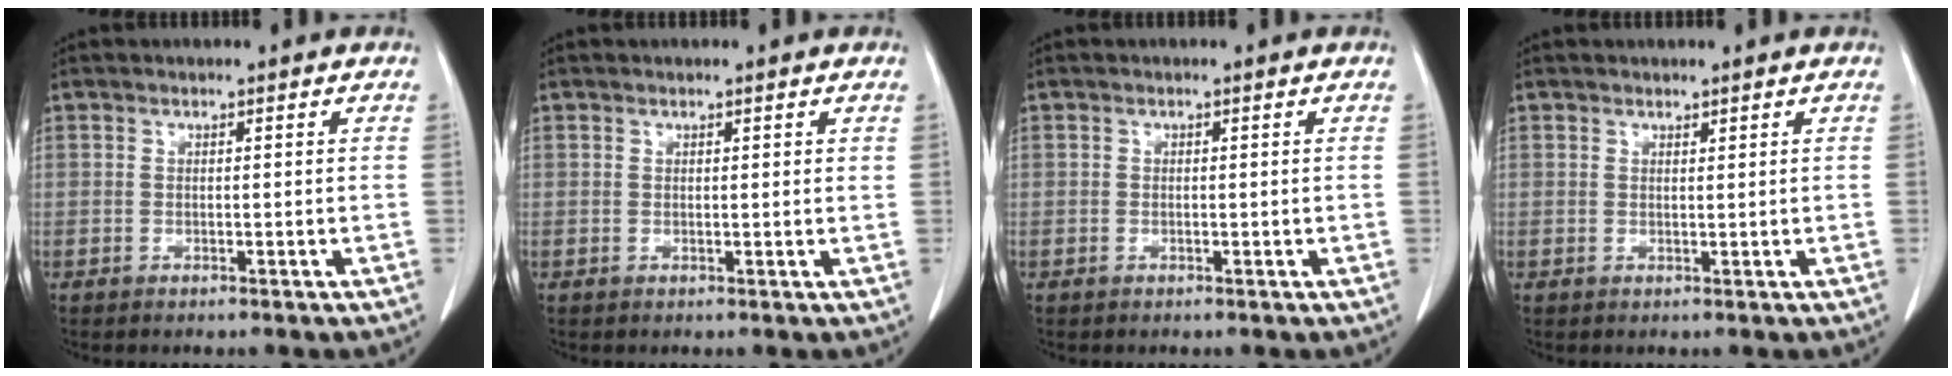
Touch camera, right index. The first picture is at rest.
{"total": 0.6, "force": [0.5, 0.1, 0.3], "torque": [0.001, -0.002, 0.005]}
{"total": 0.0}
{"total": 0.6, "force": [0.6, 0.2, 0.0], "torque": [0.000, -0.006, 0.009]}